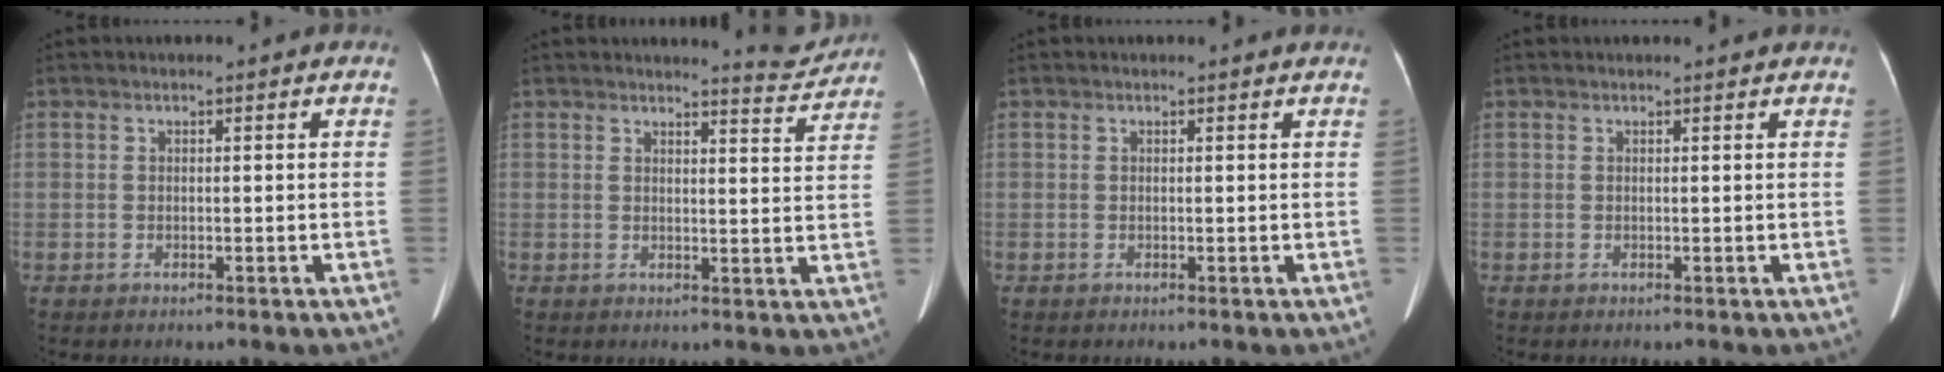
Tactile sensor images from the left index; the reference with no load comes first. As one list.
[{"total": 4.5, "force": [4.5, -0.2, 0.0], "torque": [-0.008, -0.028, 0.047]}, {"total": 0.9, "force": [0.8, -0.1, 0.1], "torque": [-0.009, 0.000, 0.007]}, {"total": 1.7, "force": [1.7, 0.0, 0.3], "torque": [-0.010, 0.009, 0.019]}]